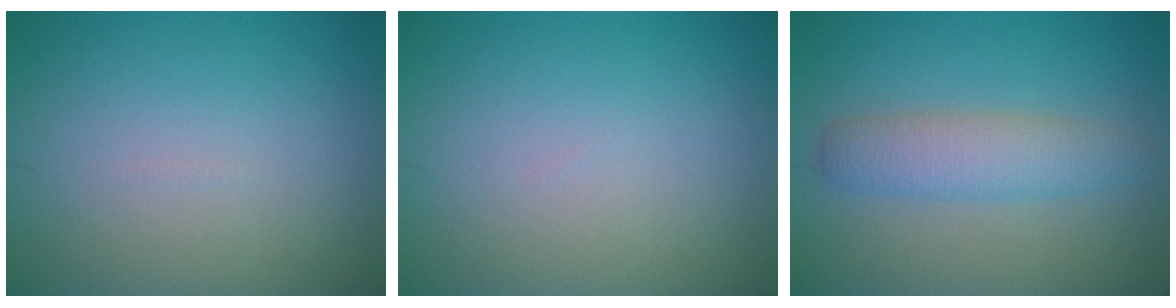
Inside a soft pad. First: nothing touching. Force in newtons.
{"total": 0.0}
{"total": 3.6, "press": 3.6, "slide": 0.2}